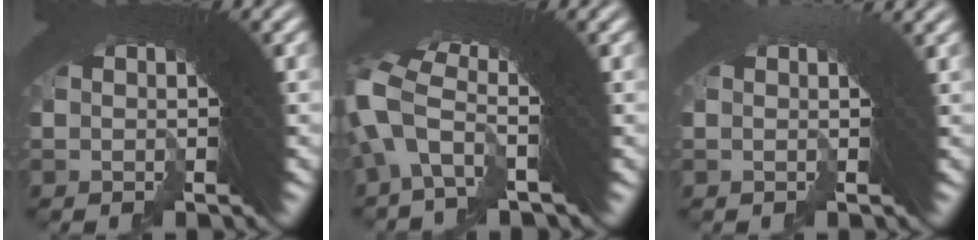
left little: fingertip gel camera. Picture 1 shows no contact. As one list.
[{"total": 2.8, "force": [0.1, 0.7, 2.7], "torque": [-0.075, -0.016, 0.010]}, {"total": 1.6, "force": [1.0, 0.0, 1.2], "torque": [0.001, 0.022, 0.002]}]